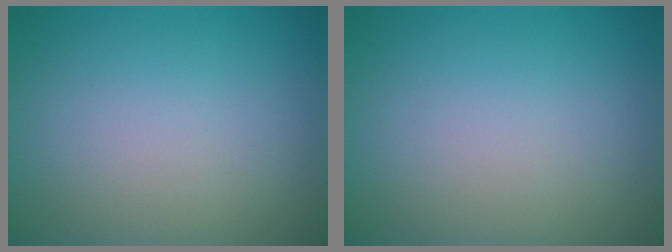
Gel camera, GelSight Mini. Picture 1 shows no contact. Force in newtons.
{"total": 0.0}